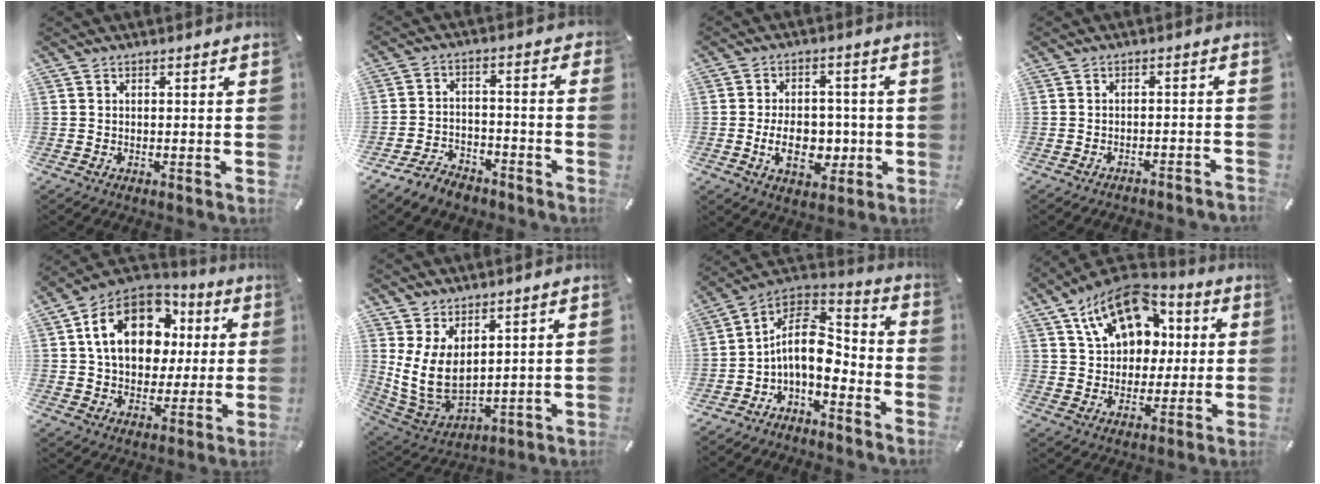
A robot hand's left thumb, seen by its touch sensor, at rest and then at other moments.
{"total": 7.9, "force": [-5.9, 4.5, 2.8], "torque": [-0.044, 0.035, -0.108]}
{"total": 10.7, "force": [-2.4, 7.0, 7.7], "torque": [-0.128, 0.001, -0.039]}
{"total": 2.3, "force": [-2.1, 0.4, 0.8], "torque": [-0.015, 0.010, -0.042]}
{"total": 18.2, "force": [5.1, 13.7, 10.8], "torque": [-0.197, -0.002, 0.096]}
{"total": 9.7, "force": [2.9, 6.4, 6.7], "torque": [-0.152, -0.024, 0.062]}
{"total": 12.0, "force": [-2.7, 7.8, 8.7], "torque": [-0.176, 0.005, -0.050]}
{"total": 16.6, "force": [7.5, 12.0, 8.7], "torque": [-0.142, -0.031, 0.139]}